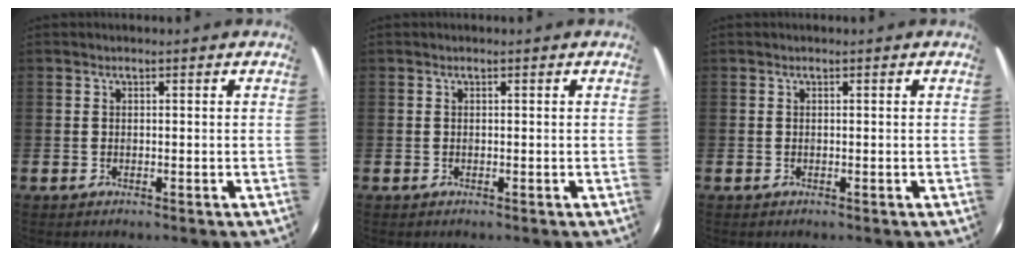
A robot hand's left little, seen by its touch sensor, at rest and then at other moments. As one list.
[{"total": 0.0}, {"total": 0.0}]